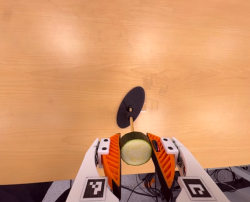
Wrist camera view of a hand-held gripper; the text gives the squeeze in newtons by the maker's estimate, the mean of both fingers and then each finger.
{"total": 10.9, "left": 9.6, "right": 12.1}